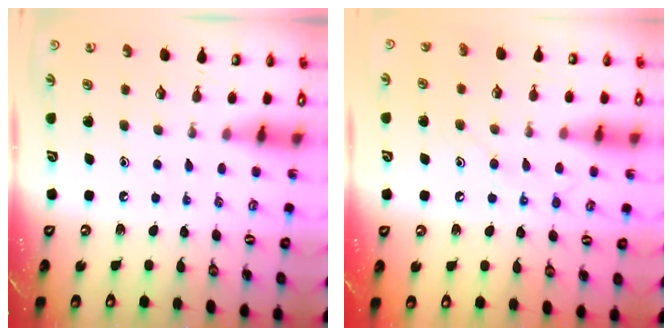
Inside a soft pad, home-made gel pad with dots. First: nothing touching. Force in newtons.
{"total": 9.7, "press": 9.7, "slide": 0.8}